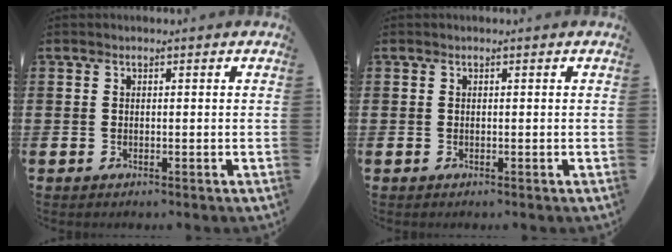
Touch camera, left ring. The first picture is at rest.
{"total": 0.0}